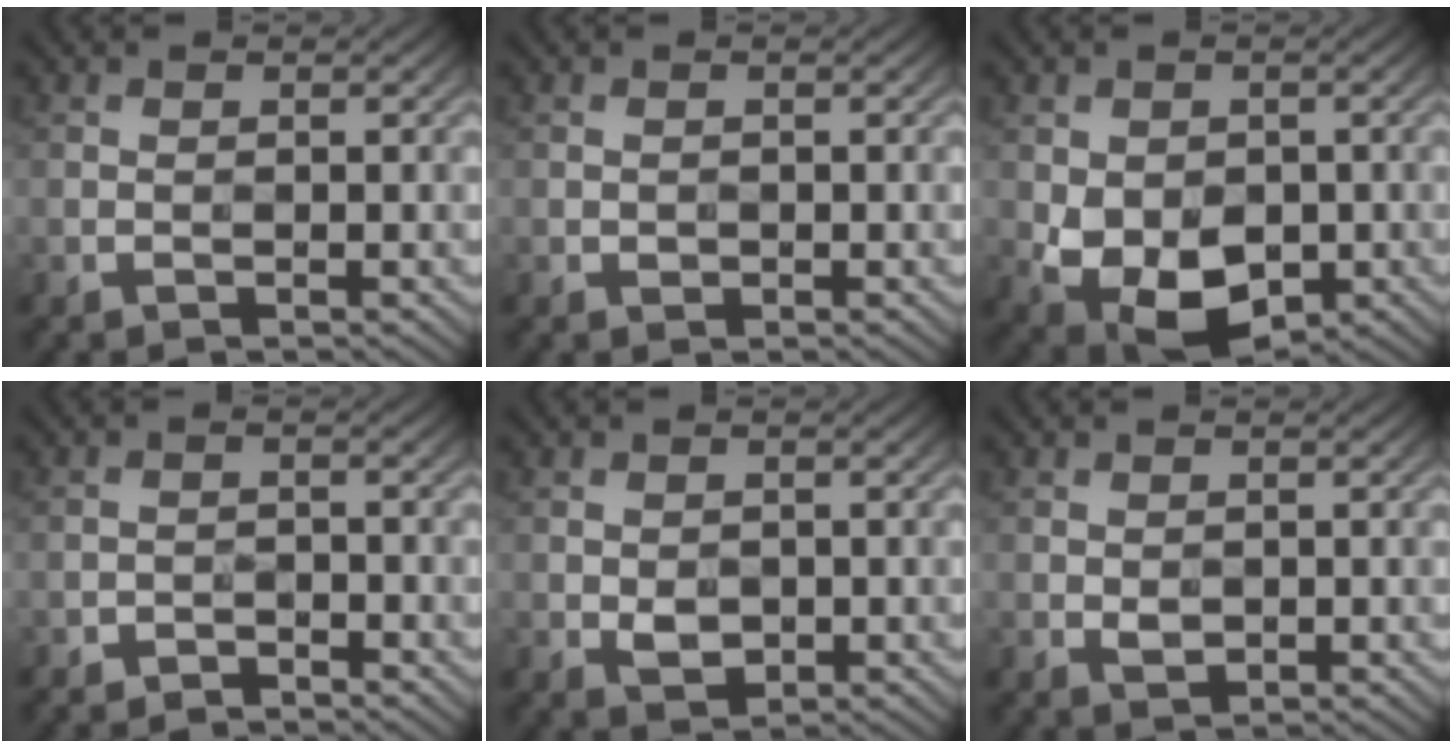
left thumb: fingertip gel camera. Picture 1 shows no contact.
{"total": 0.6, "force": [-0.2, 0.5, 0.3], "torque": [-0.002, -0.003, -0.004]}
{"total": 8.6, "force": [-2.1, 5.8, 6.0], "torque": [-0.124, -0.029, -0.030]}
{"total": 2.3, "force": [-2.1, 0.6, 0.5], "torque": [-0.006, 0.001, -0.042]}
{"total": 2.3, "force": [-0.4, 1.7, 1.5], "torque": [-0.031, -0.007, -0.005]}
{"total": 1.3, "force": [0.0, 0.9, 0.9], "torque": [-0.019, -0.003, 0.003]}